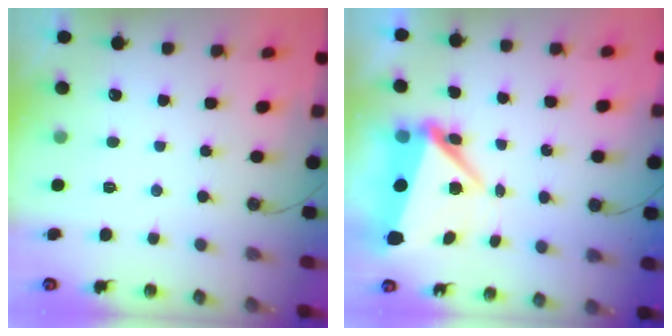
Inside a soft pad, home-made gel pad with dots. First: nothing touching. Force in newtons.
{"total": 7.9, "press": 7.9, "slide": 0.7}